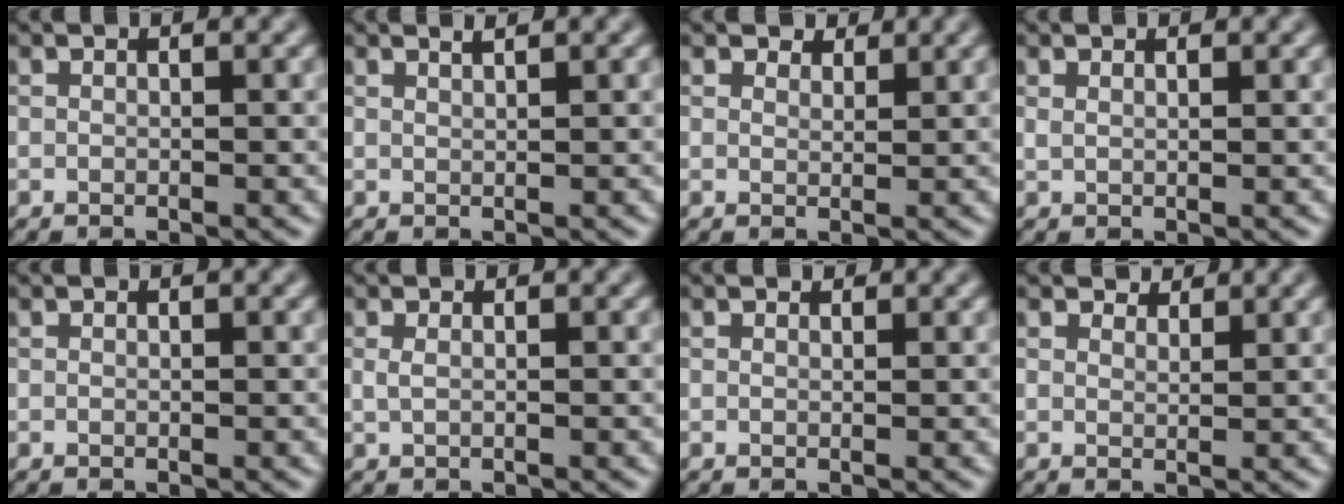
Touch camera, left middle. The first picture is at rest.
{"total": 1.1, "force": [0.9, 0.3, 0.6], "torque": [-0.004, 0.000, 0.002]}
{"total": 1.7, "force": [1.7, 0.4, 0.0], "torque": [-0.011, -0.001, 0.024]}
{"total": 0.7, "force": [0.6, 0.2, 0.4], "torque": [-0.008, -0.005, 0.004]}
{"total": 0.0}
{"total": 0.6, "force": [0.1, 0.2, 0.5], "torque": [-0.015, -0.004, -0.001]}
{"total": 0.6, "force": [0.5, -0.2, -0.3], "torque": [-0.007, -0.005, 0.007]}
{"total": 2.2, "force": [2.2, 0.4, 0.1], "torque": [-0.013, -0.002, 0.032]}